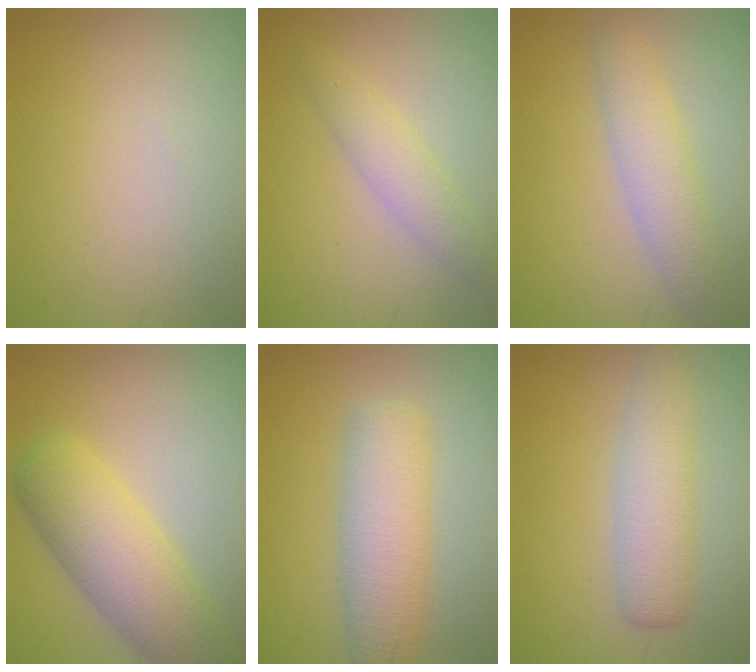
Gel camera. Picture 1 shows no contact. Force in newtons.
{"total": 2.8, "press": 2.8, "slide": 0.1}
{"total": 3.8, "press": 3.8, "slide": 0.0}
{"total": 6.9, "press": 6.9, "slide": 0.3}
{"total": 5.6, "press": 5.6, "slide": 0.2}
{"total": 4.1, "press": 4.1, "slide": 0.2}